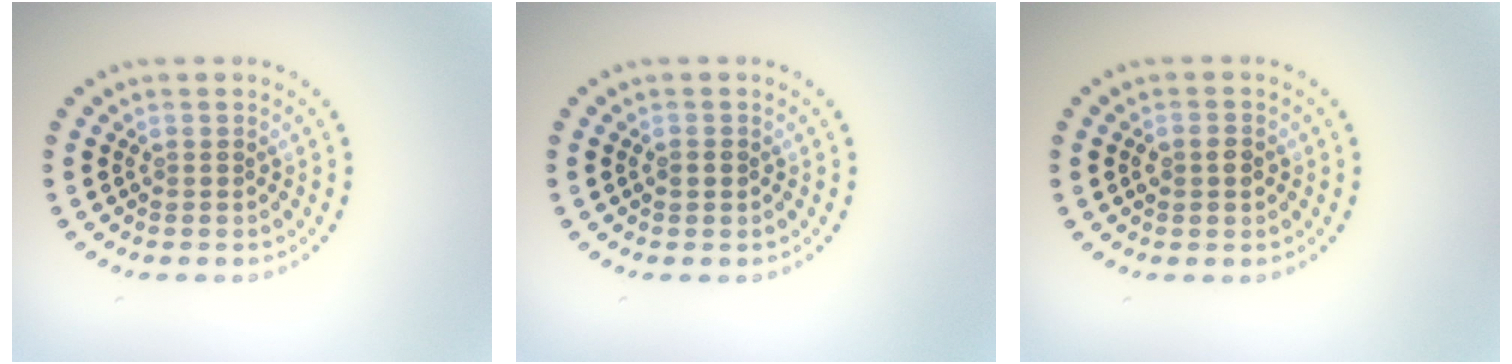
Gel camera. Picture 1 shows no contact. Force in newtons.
{"total": 1.0, "press": 1.0, "slide": 0.1}
{"total": 1.2, "press": 1.2, "slide": 0.2}